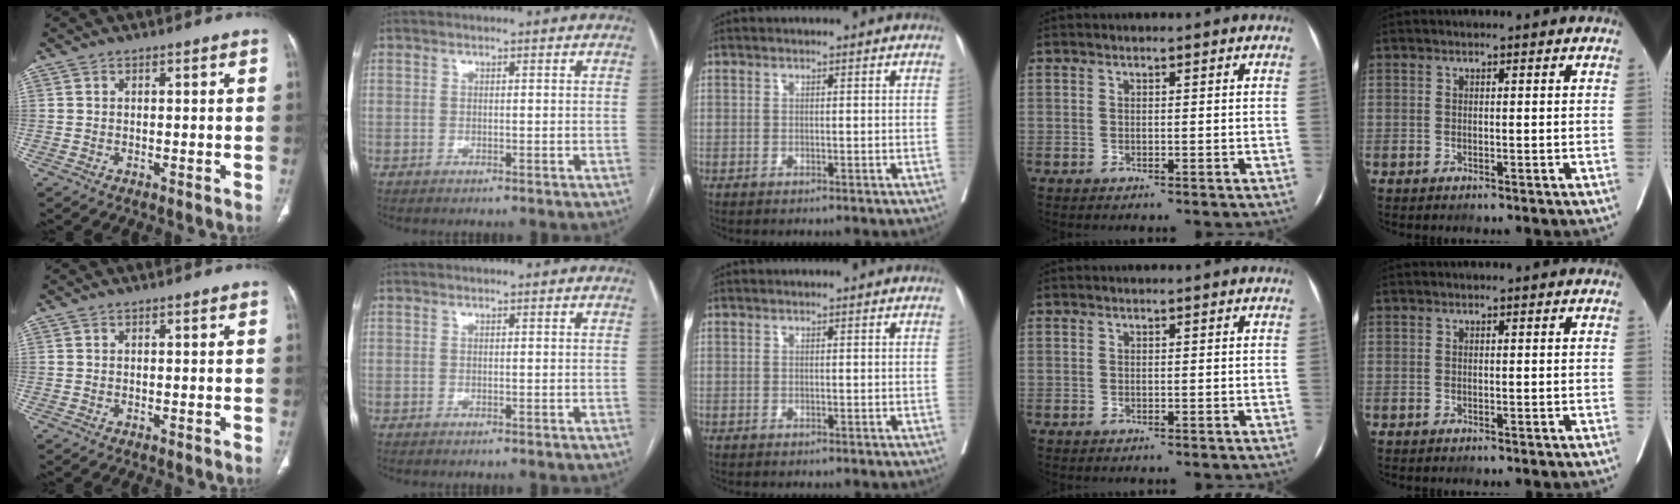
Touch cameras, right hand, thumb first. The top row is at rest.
{}